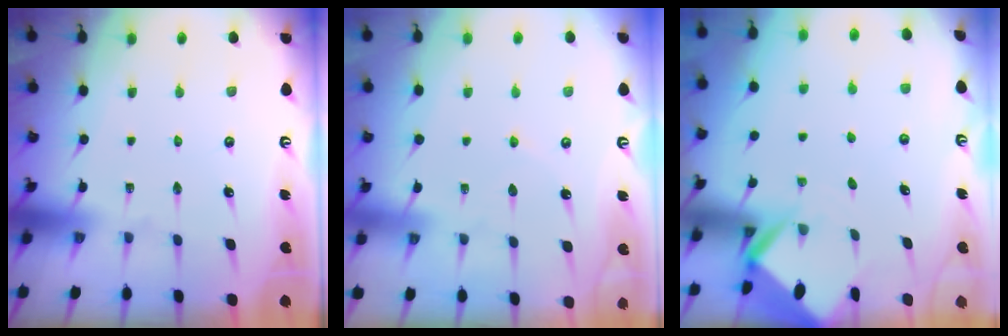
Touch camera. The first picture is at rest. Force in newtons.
{"total": 2.5, "press": 2.5, "slide": 0.3}
{"total": 3.2, "press": 3.2, "slide": 0.2}